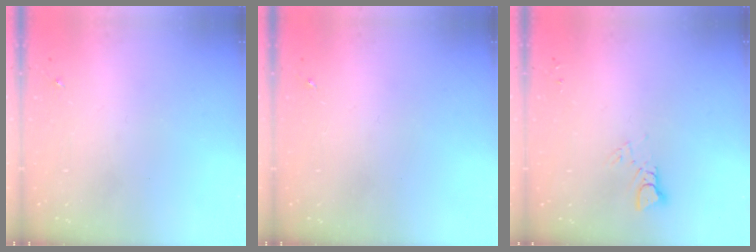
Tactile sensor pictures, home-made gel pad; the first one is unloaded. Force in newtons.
{"total": 0.0}
{"total": 2.9, "press": 2.9, "slide": 0.2}